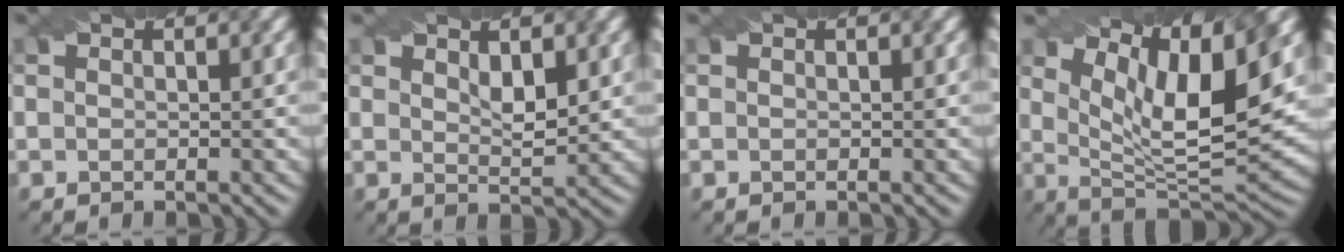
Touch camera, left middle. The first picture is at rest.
{"total": 2.6, "force": [1.1, 1.0, 2.1], "torque": [-0.036, -0.003, 0.022]}
{"total": 0.0}
{"total": 10.1, "force": [5.1, 2.6, 8.3], "torque": [-0.140, -0.003, 0.092]}